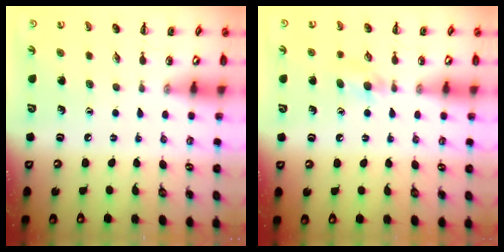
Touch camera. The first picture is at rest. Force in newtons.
{"total": 6.1, "press": 5.8, "slide": 1.7}